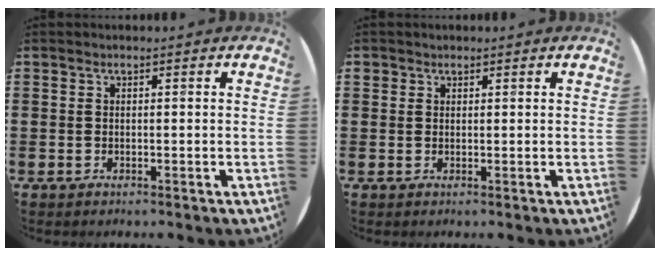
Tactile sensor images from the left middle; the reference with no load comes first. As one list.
[{"total": 0.9, "force": [0.7, 0.6, -0.1], "torque": [0.002, 0.003, 0.014]}]